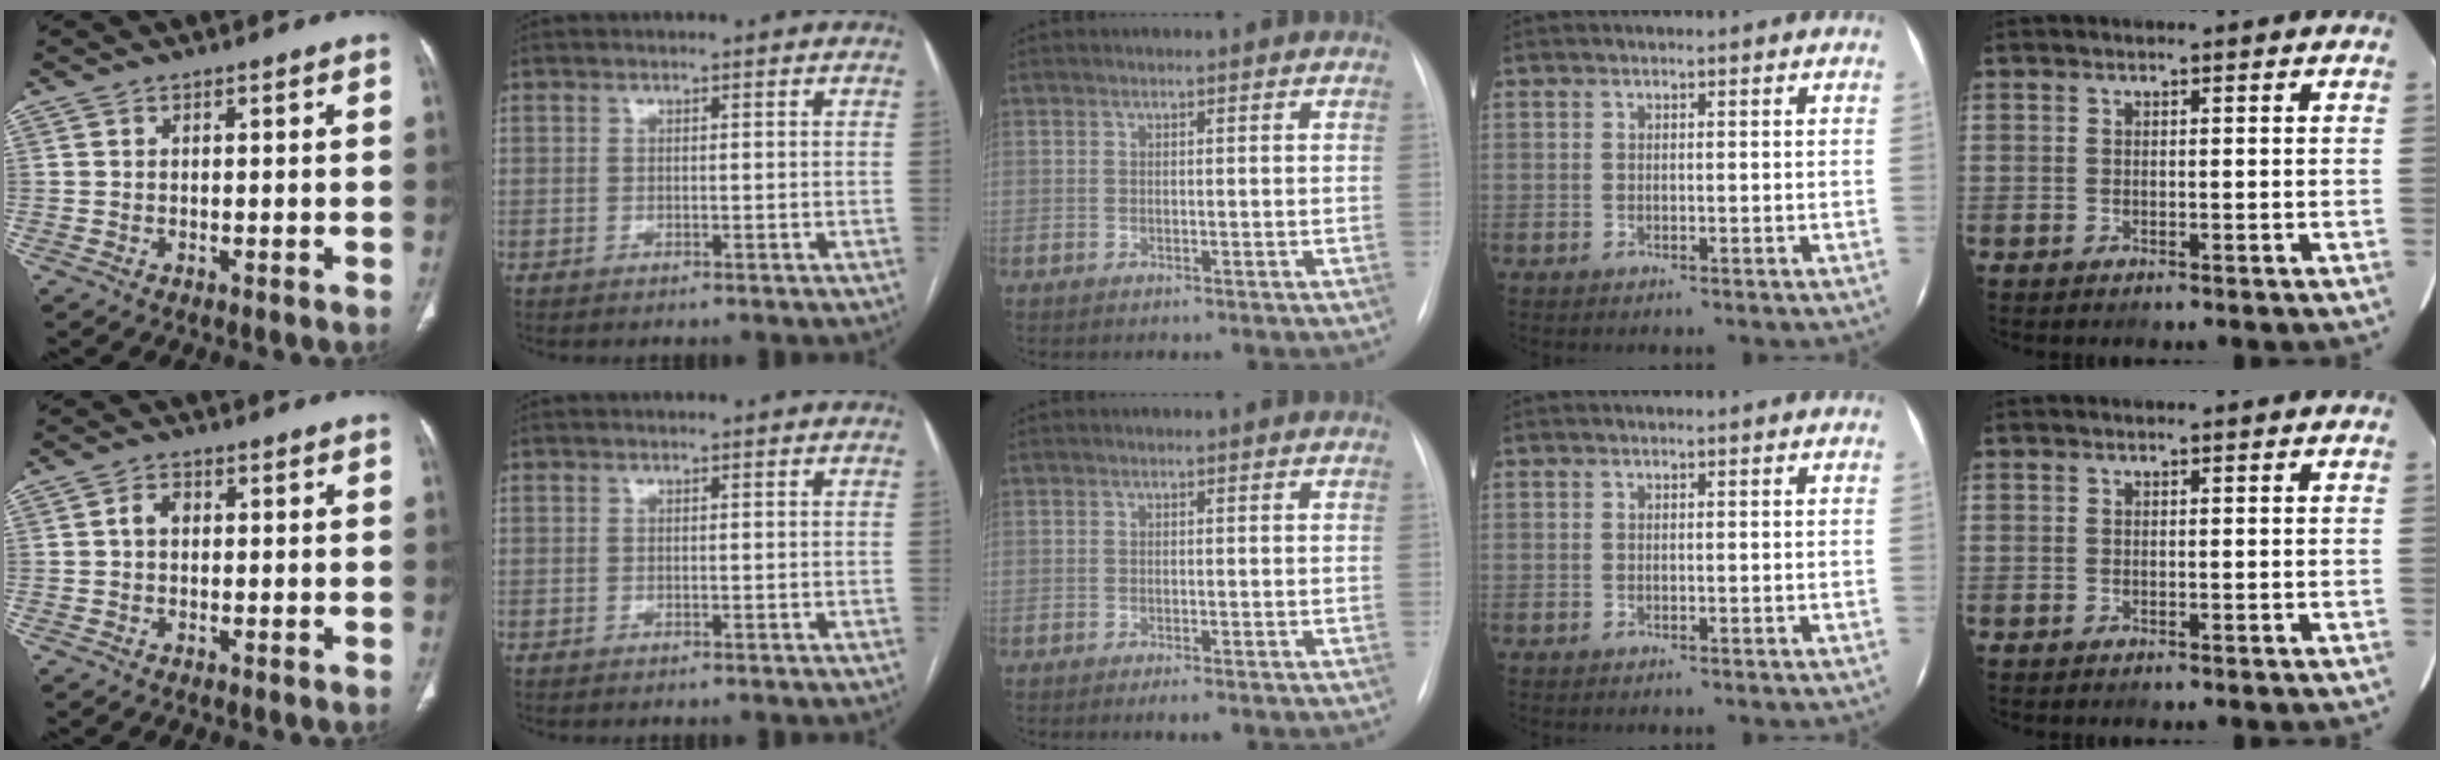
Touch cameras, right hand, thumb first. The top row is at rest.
{"thumb": {"total": 2.5, "force": [0.2, 1.8, 1.7], "torque": [-0.027, 0.010, 0.000]}, "middle": {"total": 1.5, "force": [-0.9, 0.4, 1.1], "torque": [-0.015, -0.003, -0.012]}}